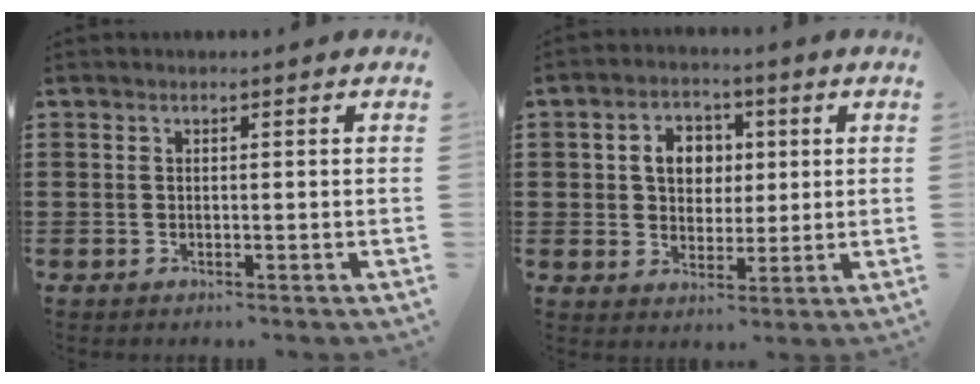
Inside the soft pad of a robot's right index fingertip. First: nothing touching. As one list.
[{"total": 6.0, "force": [1.0, 5.0, 3.2], "torque": [-0.074, 0.015, 0.013]}]